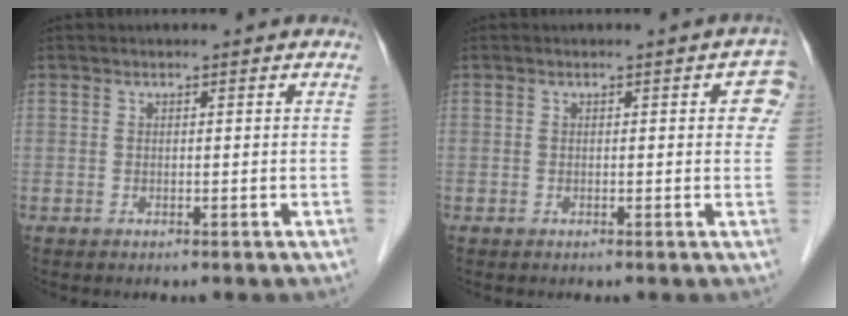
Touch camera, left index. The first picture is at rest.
{"total": 3.7, "force": [1.3, 1.7, 3.1], "torque": [-0.017, 0.005, 0.008]}